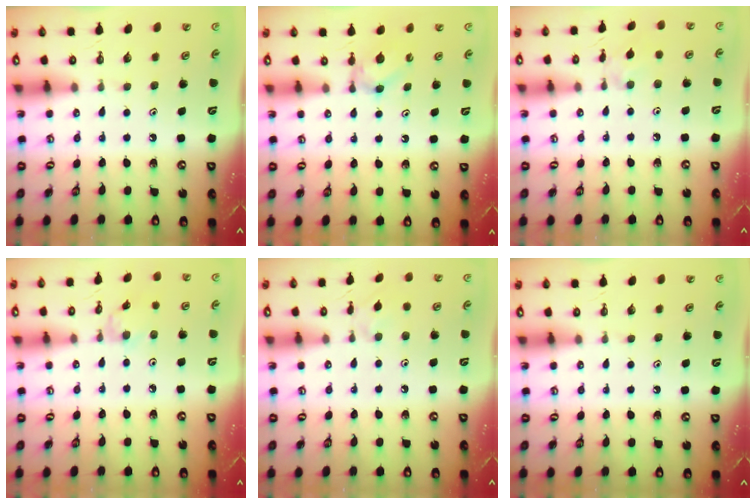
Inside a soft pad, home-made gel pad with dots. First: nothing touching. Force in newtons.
{"total": 3.7, "press": 3.6, "slide": 0.6}
{"total": 3.1, "press": 3.1, "slide": 0.5}
{"total": 0.9, "press": 0.8, "slide": 0.2}
{"total": 2.4, "press": 2.4, "slide": 0.5}
{"total": 0.0}